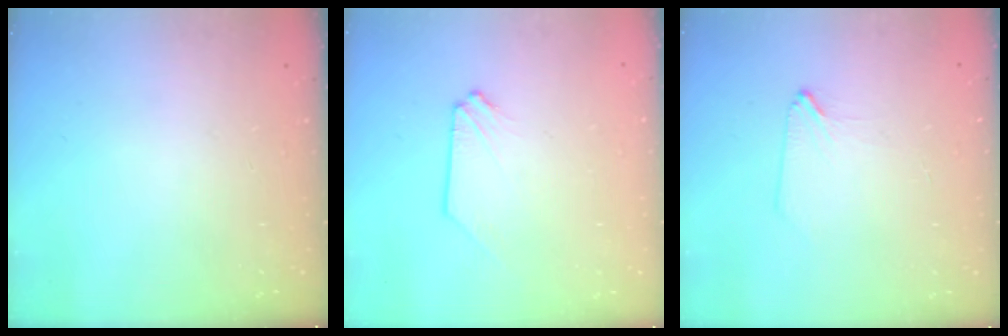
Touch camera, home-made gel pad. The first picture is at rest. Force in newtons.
{"total": 0.0}
{"total": 1.3, "press": 1.3, "slide": 0.2}